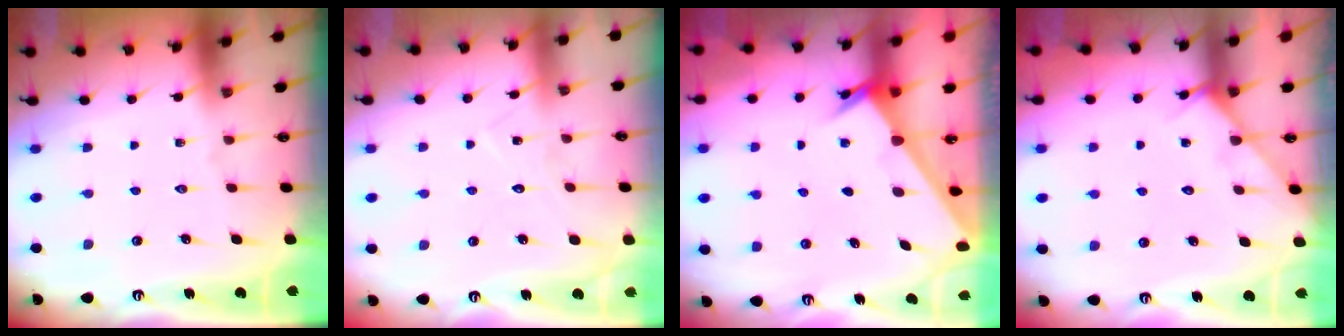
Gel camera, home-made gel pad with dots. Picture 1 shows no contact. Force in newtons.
{"total": 7.0, "press": 7.0, "slide": 0.1}
{"total": 2.3, "press": 2.3, "slide": 0.3}
{"total": 4.8, "press": 4.8, "slide": 0.5}